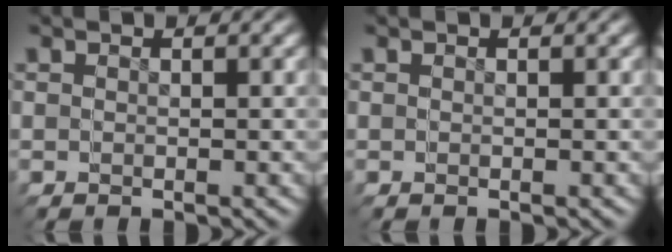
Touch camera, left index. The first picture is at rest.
{"total": 0.0}